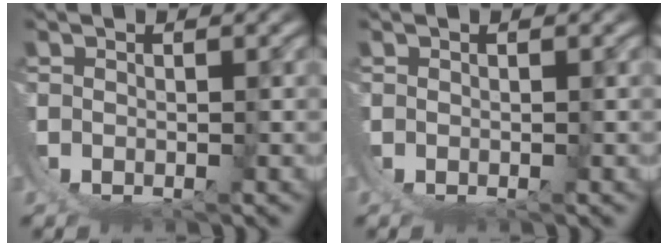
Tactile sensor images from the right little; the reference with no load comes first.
{"total": 0.0}